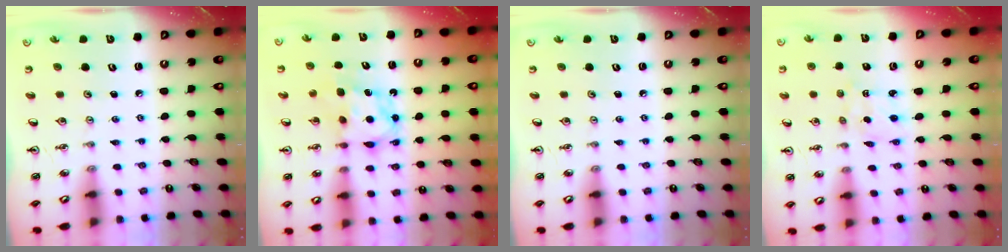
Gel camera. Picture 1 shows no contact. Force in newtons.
{"total": 7.2, "press": 7.2, "slide": 0.4}
{"total": 0.0}
{"total": 2.2, "press": 2.1, "slide": 0.5}